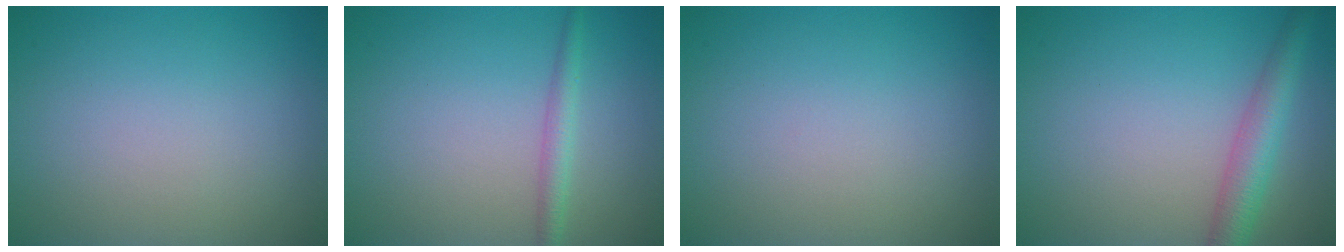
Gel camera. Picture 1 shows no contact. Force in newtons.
{"total": 1.9, "press": 1.8, "slide": 0.1}
{"total": 0.0}
{"total": 3.8, "press": 3.8, "slide": 0.1}